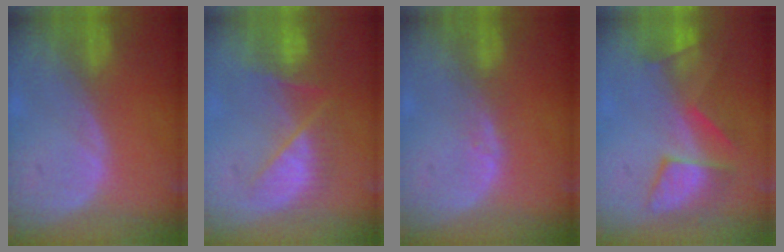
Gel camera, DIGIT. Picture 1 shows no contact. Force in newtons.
{"total": 7.6, "press": 7.1, "slide": 2.6}
{"total": 1.7, "press": 1.7, "slide": 0.1}
{"total": 8.0, "press": 7.8, "slide": 1.8}